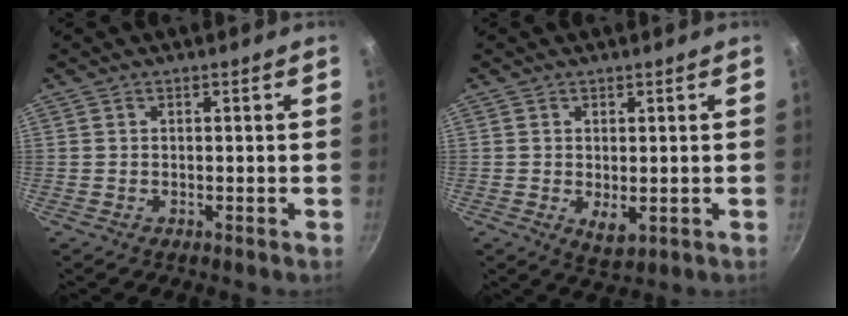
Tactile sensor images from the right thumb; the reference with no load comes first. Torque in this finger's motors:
{"motor_torque": [-0.20, 0.13, -0.01, 0.10, 0.00]}